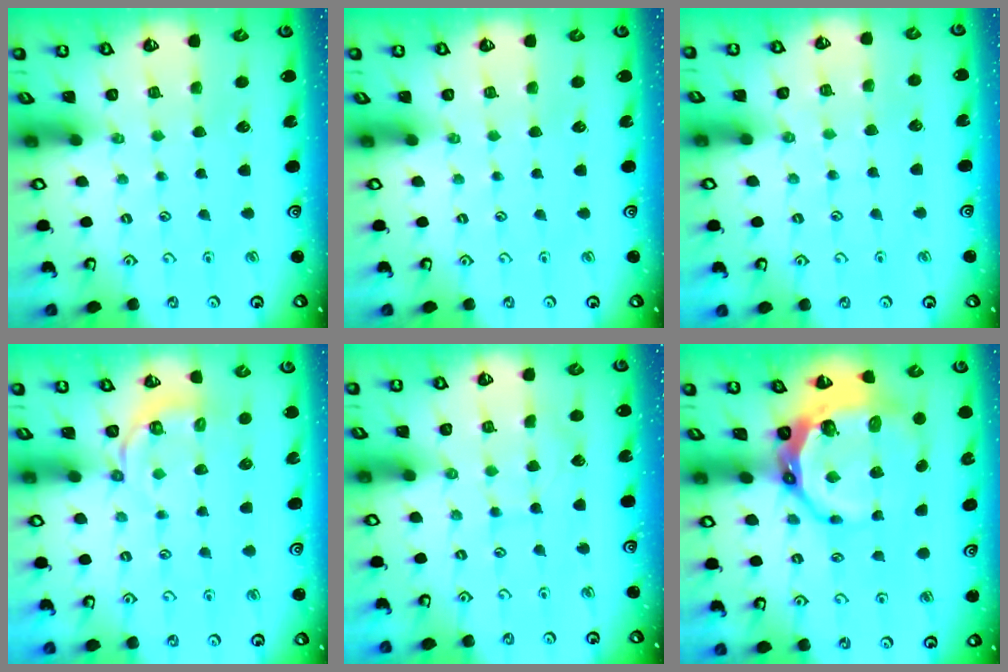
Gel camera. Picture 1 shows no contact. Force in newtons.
{"total": 0.0}
{"total": 3.9, "press": 3.8, "slide": 0.6}
{"total": 3.7, "press": 3.3, "slide": 1.7}
{"total": 4.1, "press": 4.1, "slide": 0.4}
{"total": 12.3, "press": 11.6, "slide": 4.2}